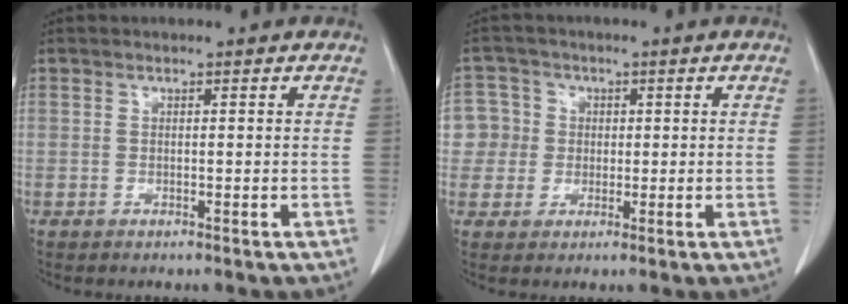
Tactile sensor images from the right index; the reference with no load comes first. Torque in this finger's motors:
{"motor_torque": [0.03, -0.04, -0.04, 0.01]}